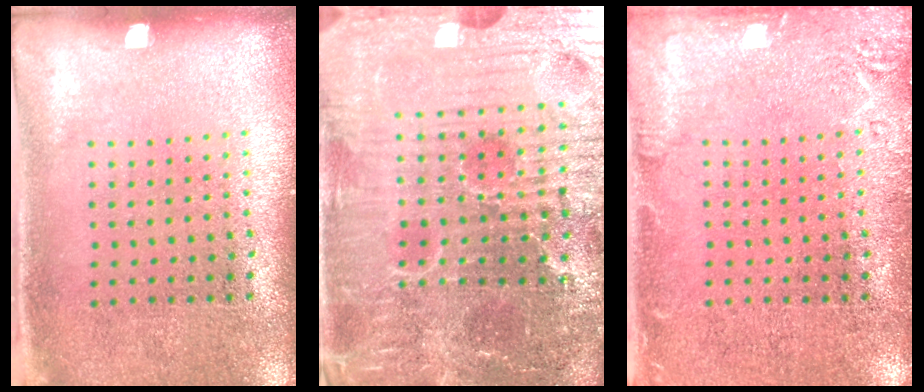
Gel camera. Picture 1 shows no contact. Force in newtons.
{"total": 7.1, "press": 6.4, "slide": 3.0}
{"total": 2.2, "press": 2.2, "slide": 0.4}